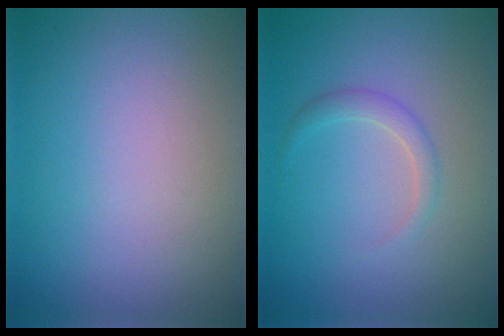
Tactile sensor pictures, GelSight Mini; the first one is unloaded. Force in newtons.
{"total": 1.4, "press": 1.4, "slide": 0.1}